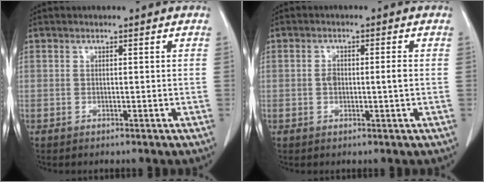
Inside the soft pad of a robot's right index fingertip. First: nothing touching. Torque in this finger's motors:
{"motor_torque": [0.48, 0.02, 0.00, 0.05]}